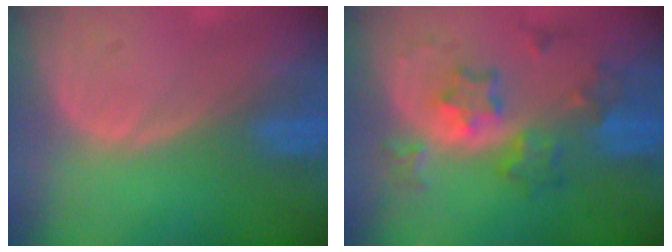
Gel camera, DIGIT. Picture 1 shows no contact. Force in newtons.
{"total": 6.5, "press": 6.5, "slide": 0.2}